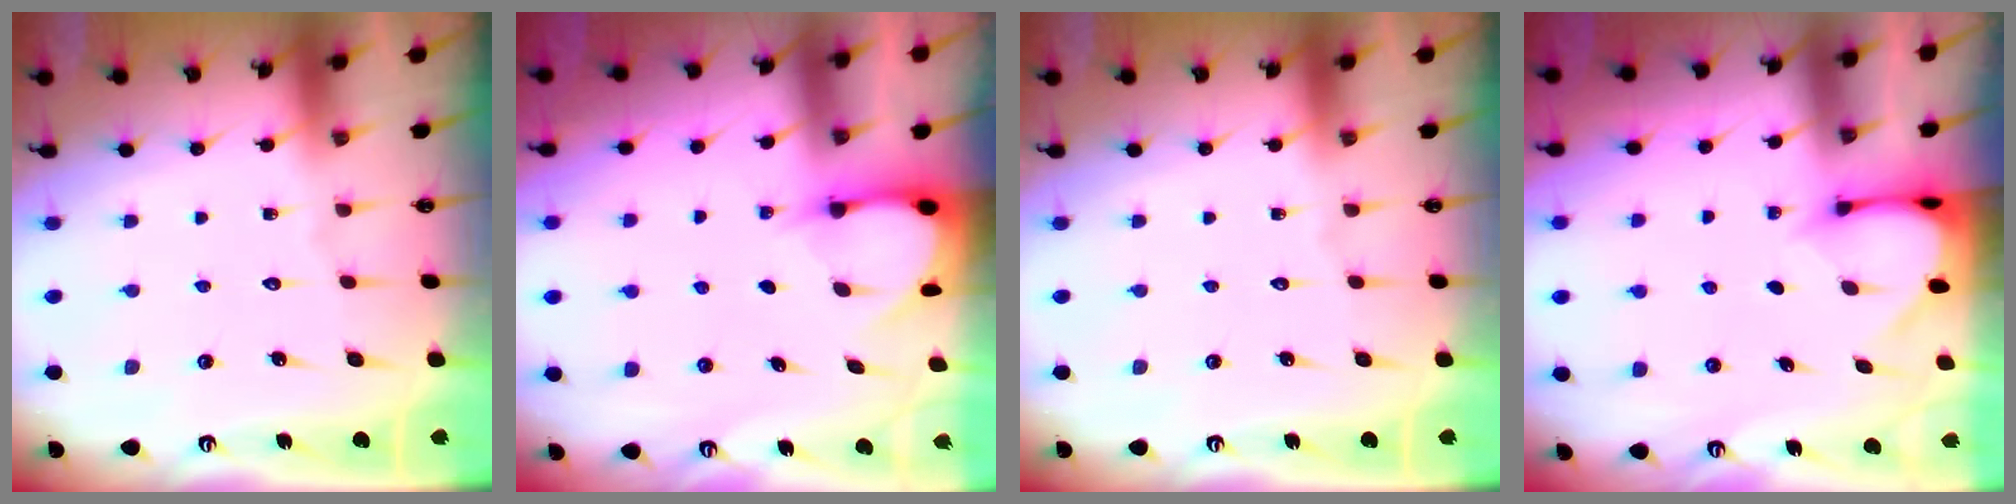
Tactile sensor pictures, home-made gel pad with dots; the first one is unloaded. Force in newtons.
{"total": 3.2, "press": 3.2, "slide": 0.3}
{"total": 0.0}
{"total": 3.0, "press": 3.0, "slide": 0.3}